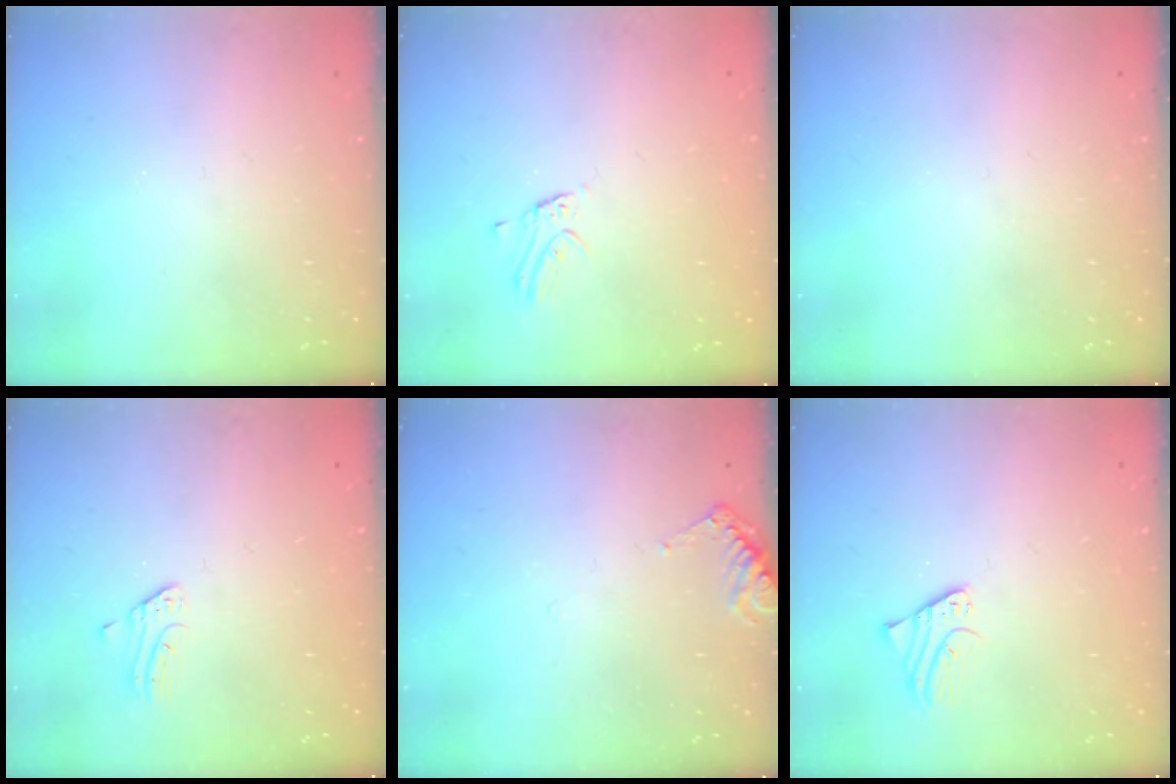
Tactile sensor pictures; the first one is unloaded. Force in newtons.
{"total": 1.8, "press": 1.8, "slide": 0.1}
{"total": 0.0}
{"total": 2.4, "press": 2.4, "slide": 0.2}
{"total": 4.8, "press": 4.8, "slide": 0.6}
{"total": 2.0, "press": 2.0, "slide": 0.2}